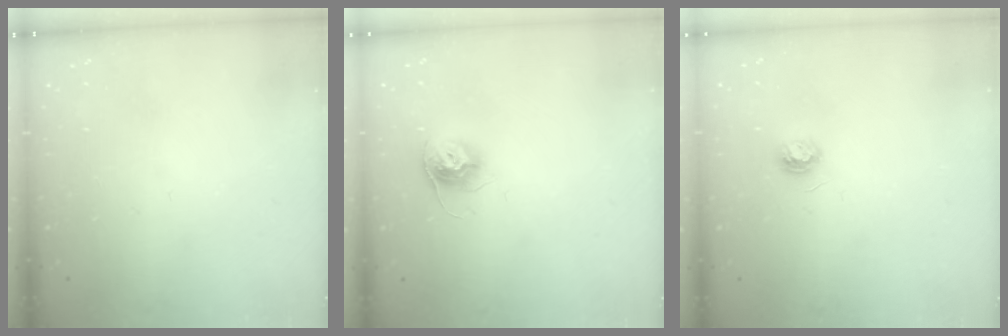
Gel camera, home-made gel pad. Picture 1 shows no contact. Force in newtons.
{"total": 10.0, "press": 10.0, "slide": 0.6}
{"total": 3.7, "press": 3.7, "slide": 0.4}